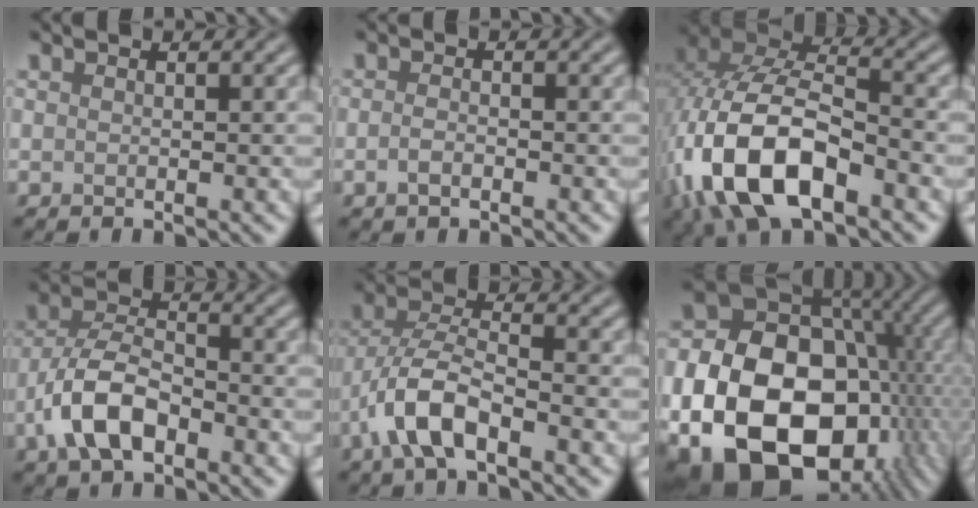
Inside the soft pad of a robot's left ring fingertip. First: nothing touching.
{"total": 1.3, "force": [-0.6, 0.6, 1.0], "torque": [-0.022, -0.001, -0.015]}
{"total": 13.6, "force": [-5.7, 6.5, 10.5], "torque": [-0.219, -0.002, -0.116]}
{"total": 6.3, "force": [-2.8, 3.3, 4.6], "torque": [-0.089, 0.004, -0.062]}
{"total": 6.0, "force": [-3.0, 2.2, 4.6], "torque": [-0.096, 0.005, -0.066]}
{"total": 21.7, "force": [-5.7, 15.9, 13.6], "torque": [-0.240, -0.027, -0.090]}